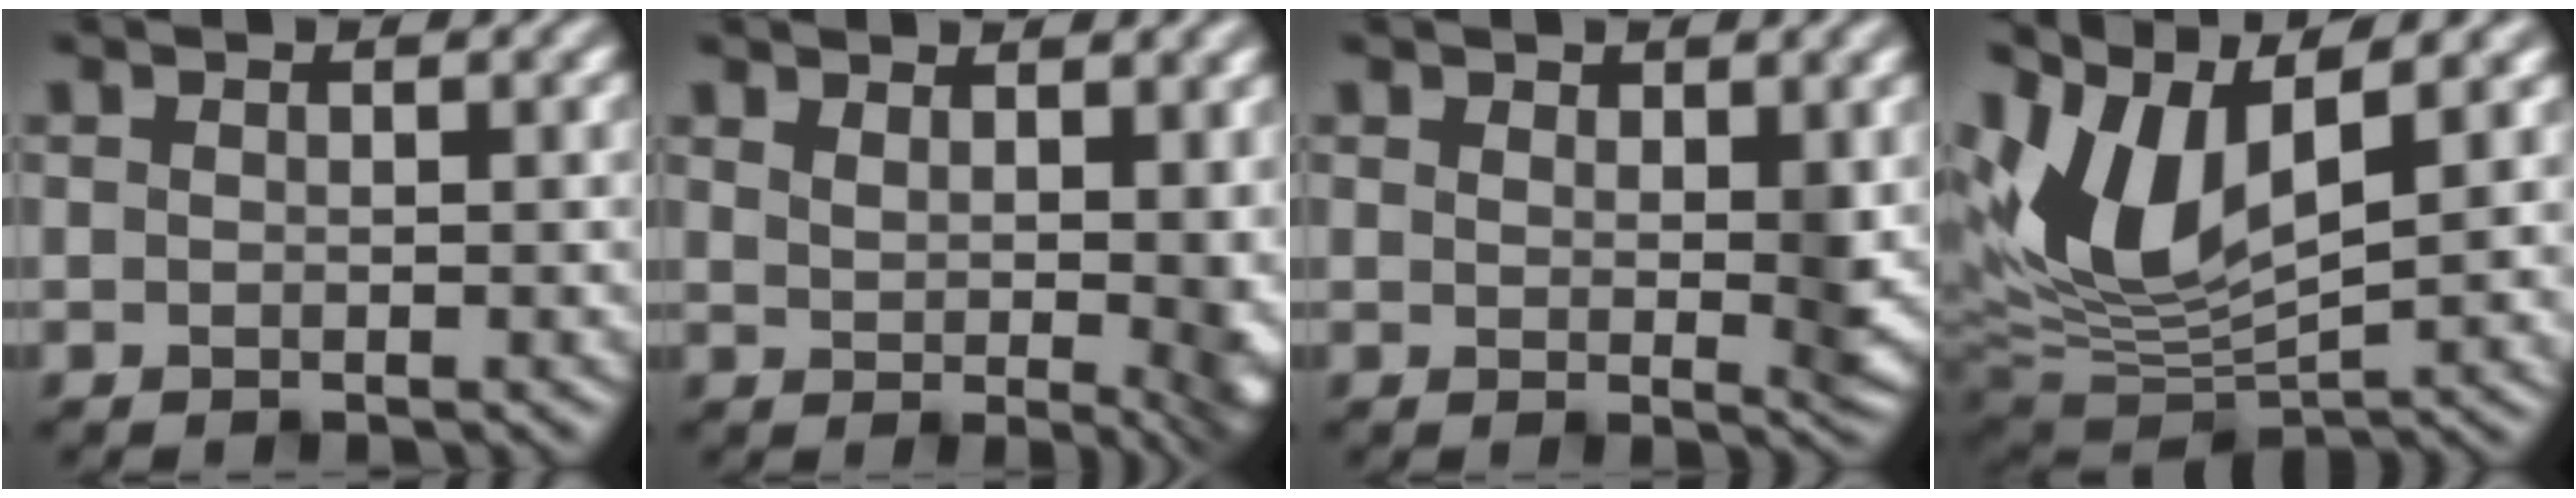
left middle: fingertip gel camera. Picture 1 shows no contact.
{"total": 6.5, "force": [3.2, 2.5, 5.0], "torque": [-0.048, 0.002, 0.060]}
{"total": 2.9, "force": [1.9, 0.8, 2.0], "torque": [-0.035, -0.004, 0.036]}
{"total": 9.5, "force": [3.6, 4.3, 7.6], "torque": [-0.159, 0.008, 0.069]}